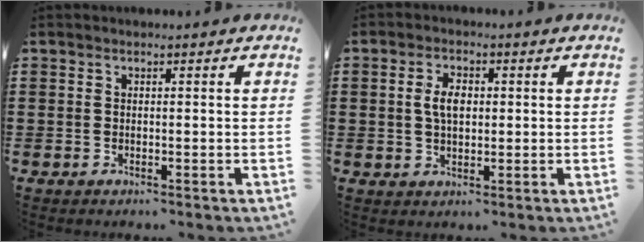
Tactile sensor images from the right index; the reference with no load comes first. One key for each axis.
{"total": 4.0, "fx": 0.4, "fy": 2.1, "fz": 3.4, "tx": -0.070, "ty": 0.009, "tz": 0.005}